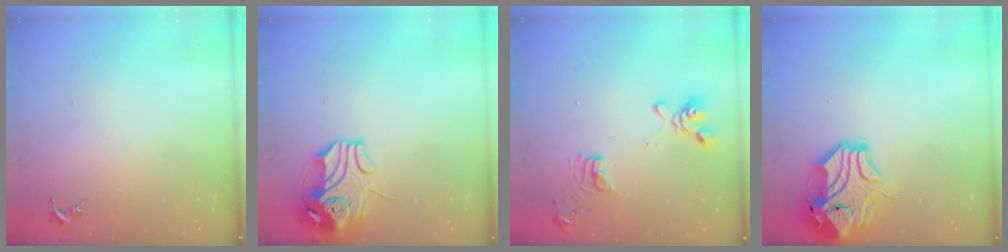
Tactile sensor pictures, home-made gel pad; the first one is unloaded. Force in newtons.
{"total": 12.3, "press": 12.1, "slide": 2.2}
{"total": 14.5, "press": 14.4, "slide": 1.7}
{"total": 14.6, "press": 14.5, "slide": 1.7}